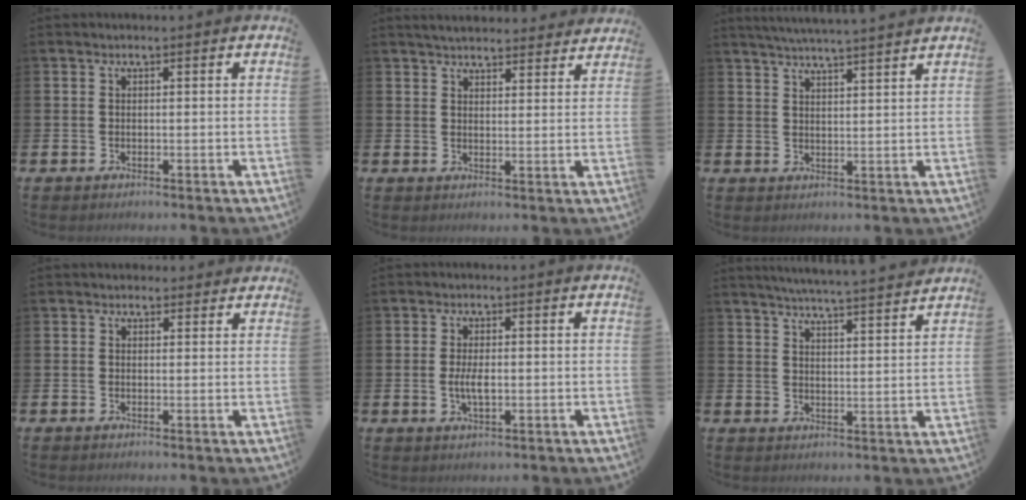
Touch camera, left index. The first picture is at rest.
{"total": 4.3, "force": [4.2, 0.6, 0.5], "torque": [-0.017, -0.023, 0.075]}
{"total": 4.6, "force": [4.5, -0.8, 0.6], "torque": [-0.022, -0.027, 0.079]}
{"total": 1.7, "force": [1.5, 0.8, 0.0], "torque": [0.016, -0.003, 0.025]}
{"total": 3.0, "force": [-0.2, 1.3, 2.7], "torque": [-0.041, -0.001, -0.006]}
{"total": 5.5, "force": [5.4, -0.5, 0.9], "torque": [-0.031, -0.037, 0.093]}